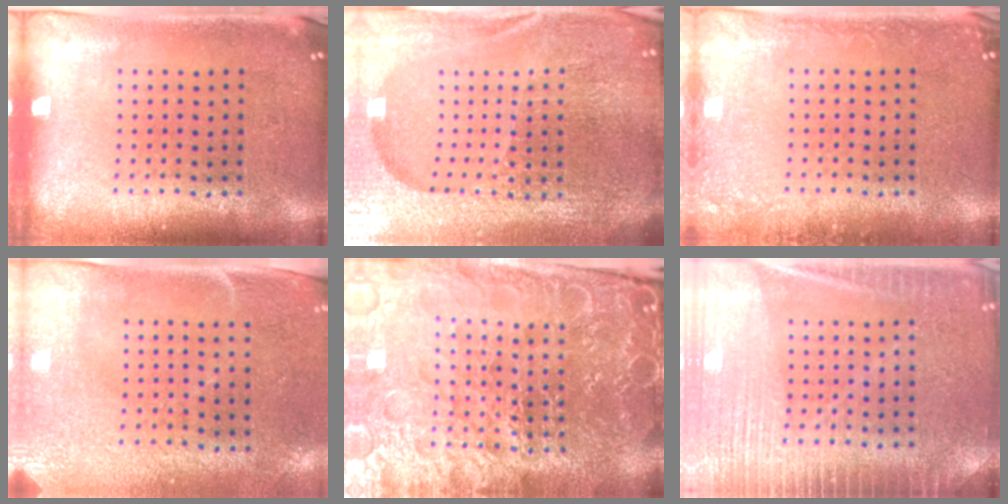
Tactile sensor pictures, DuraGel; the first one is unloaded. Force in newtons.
{"total": 6.5, "press": 5.7, "slide": 3.2}
{"total": 1.6, "press": 1.6, "slide": 0.3}
{"total": 2.9, "press": 2.4, "slide": 1.6}
{"total": 5.4, "press": 5.0, "slide": 1.9}
{"total": 4.9, "press": 4.9, "slide": 0.7}